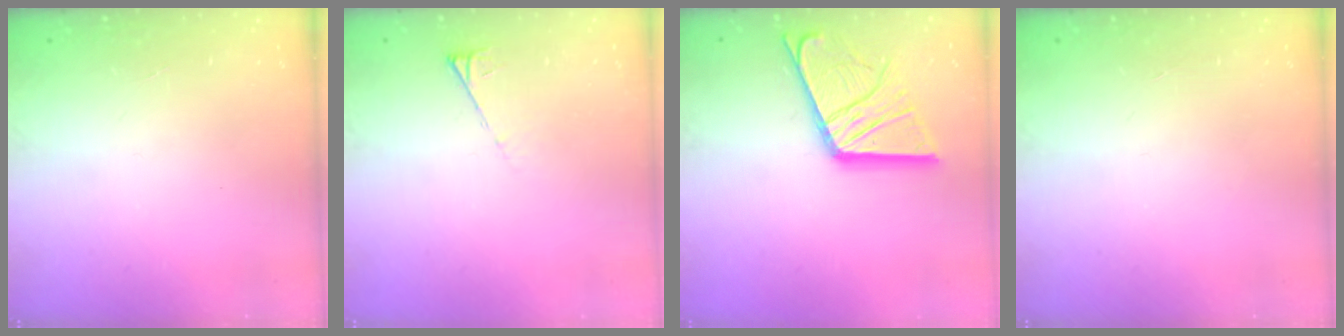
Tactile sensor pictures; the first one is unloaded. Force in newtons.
{"total": 3.5, "press": 3.5, "slide": 0.6}
{"total": 17.4, "press": 17.3, "slide": 1.8}
{"total": 0.0}